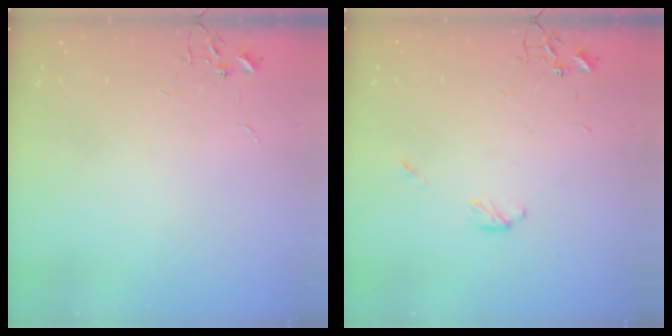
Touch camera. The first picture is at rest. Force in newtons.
{"total": 4.0, "press": 4.0, "slide": 0.6}